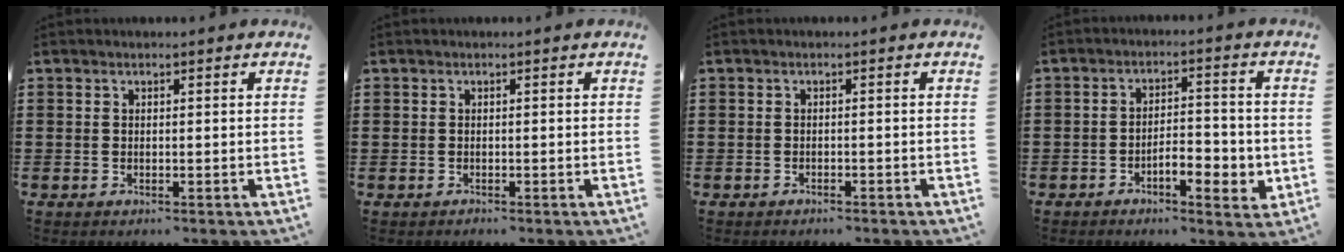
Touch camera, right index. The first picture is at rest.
{"total": 0.5, "force": [-0.3, 0.4, -0.1], "torque": [0.001, 0.004, -0.008]}
{"total": 0.8, "force": [-0.8, 0.2, 0.2], "torque": [-0.006, -0.001, -0.016]}
{"total": 5.4, "force": [-2.3, 2.1, 4.4], "torque": [-0.066, 0.006, -0.044]}